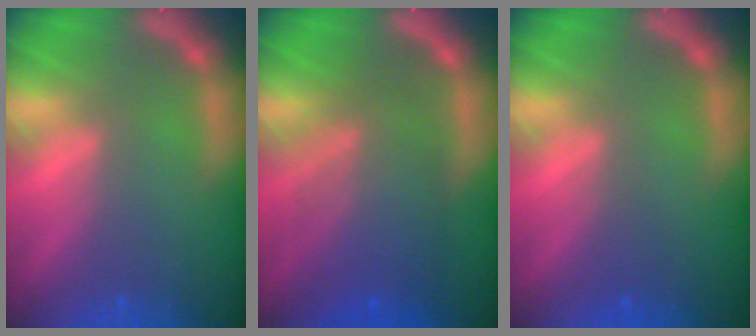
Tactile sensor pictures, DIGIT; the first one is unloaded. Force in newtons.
{"total": 8.0}
{"total": 0.9}